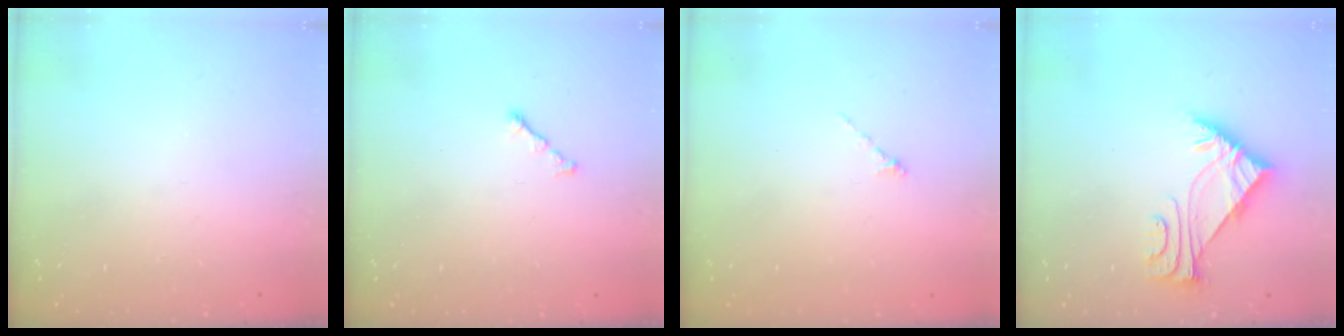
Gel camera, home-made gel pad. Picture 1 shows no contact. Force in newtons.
{"total": 1.2, "press": 1.1, "slide": 0.5}
{"total": 0.0}
{"total": 5.7, "press": 5.7, "slide": 0.6}